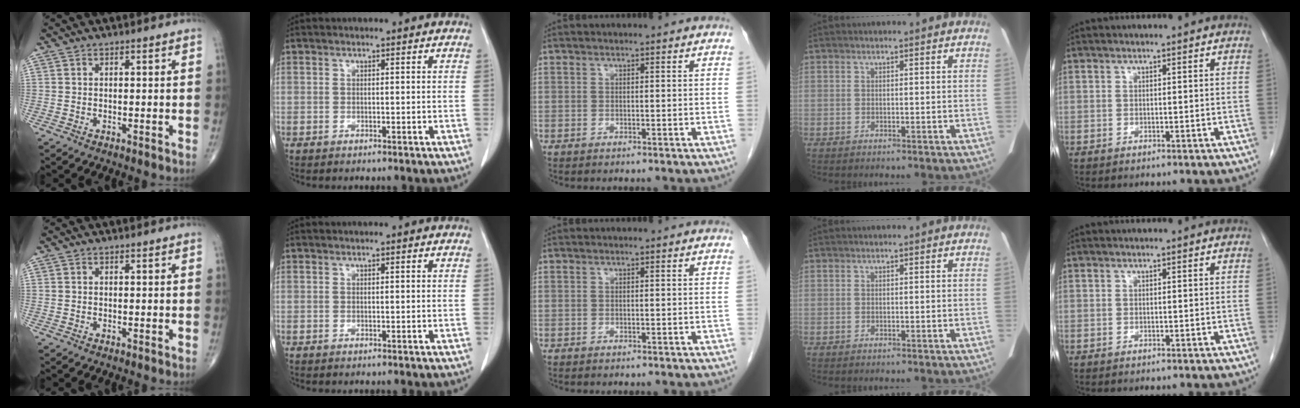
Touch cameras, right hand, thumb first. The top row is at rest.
{}